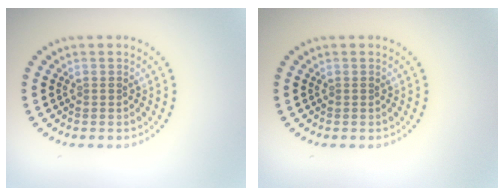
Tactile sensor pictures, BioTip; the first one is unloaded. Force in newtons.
{"total": 0.0}